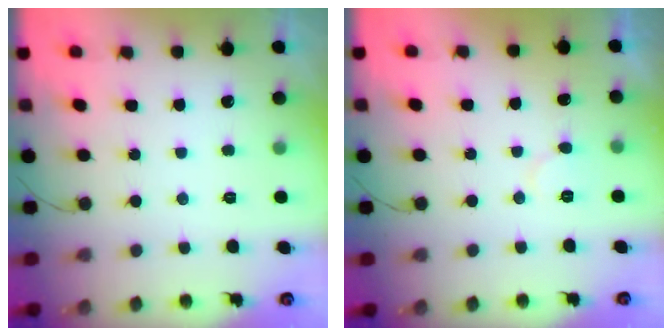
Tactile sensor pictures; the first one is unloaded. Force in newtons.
{"total": 4.8, "press": 4.7, "slide": 0.4}